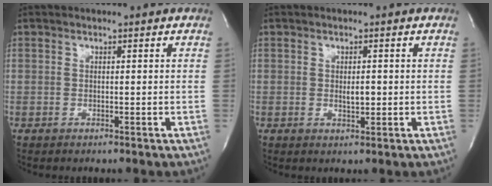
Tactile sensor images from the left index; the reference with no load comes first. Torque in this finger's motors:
{"motor_torque": [0.07, 0.04, 0.01, 0.01]}